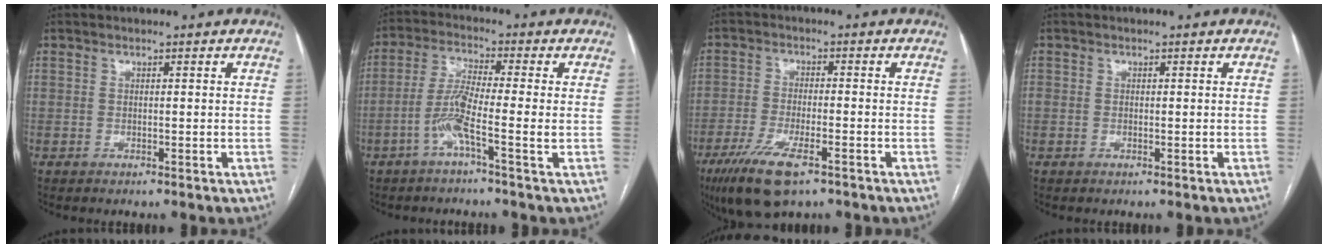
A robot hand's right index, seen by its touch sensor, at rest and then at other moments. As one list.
[{"total": 6.2, "force": [-2.3, -0.7, 5.7], "torque": [-0.117, 0.008, -0.051]}, {"total": 9.7, "force": [-5.9, 2.4, 7.3], "torque": [-0.139, -0.021, -0.101]}, {"total": 0.6, "force": [-0.1, 0.4, 0.4], "torque": [-0.013, 0.003, 0.001]}]